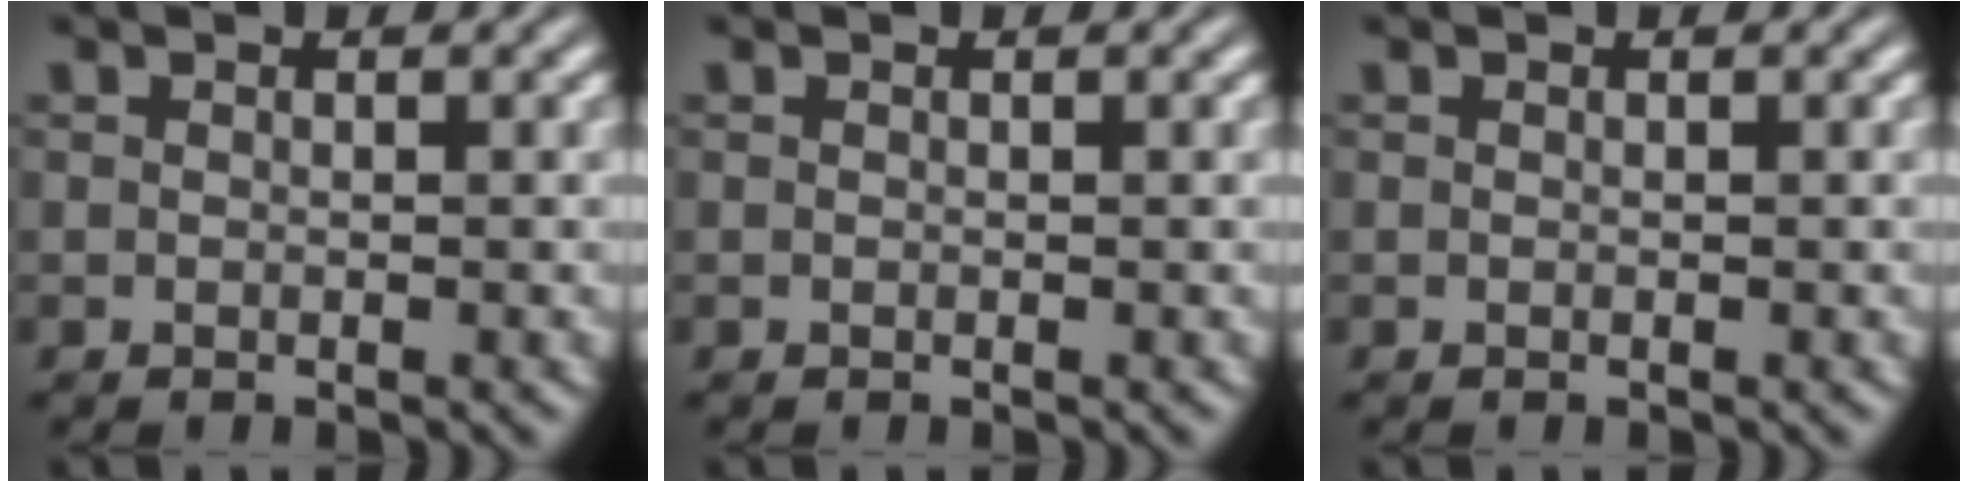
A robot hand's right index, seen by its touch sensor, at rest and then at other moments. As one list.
[{"total": 0.0}, {"total": 0.0}]